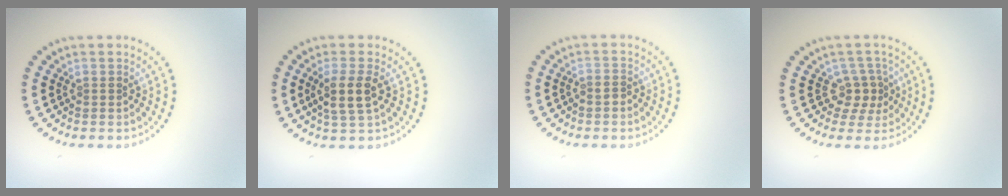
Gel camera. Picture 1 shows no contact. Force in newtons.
{"total": 2.8, "press": 2.4, "slide": 1.5}
{"total": 0.9, "press": 0.6, "slide": 0.6}
{"total": 2.4, "press": 1.9, "slide": 1.5}